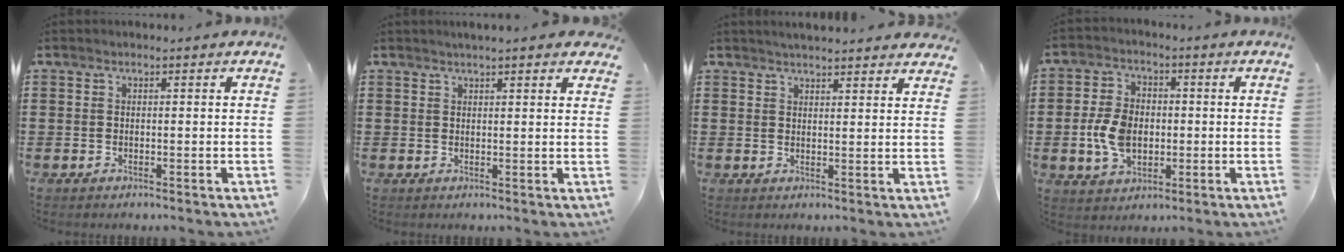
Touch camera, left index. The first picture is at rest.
{"total": 1.8, "force": [1.6, 0.1, 0.8], "torque": [-0.019, 0.002, 0.030]}
{"total": 2.6, "force": [2.6, -0.1, 0.2], "torque": [-0.011, -0.007, 0.049]}
{"total": 7.4, "force": [-0.9, 5.1, 5.3], "torque": [-0.136, 0.005, -0.024]}